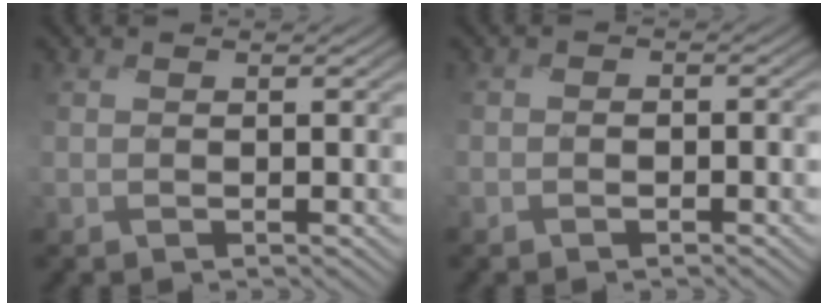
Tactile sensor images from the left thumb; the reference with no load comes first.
{"total": 1.9, "force": [-1.3, 1.3, 0.5], "torque": [-0.004, -0.006, -0.024]}